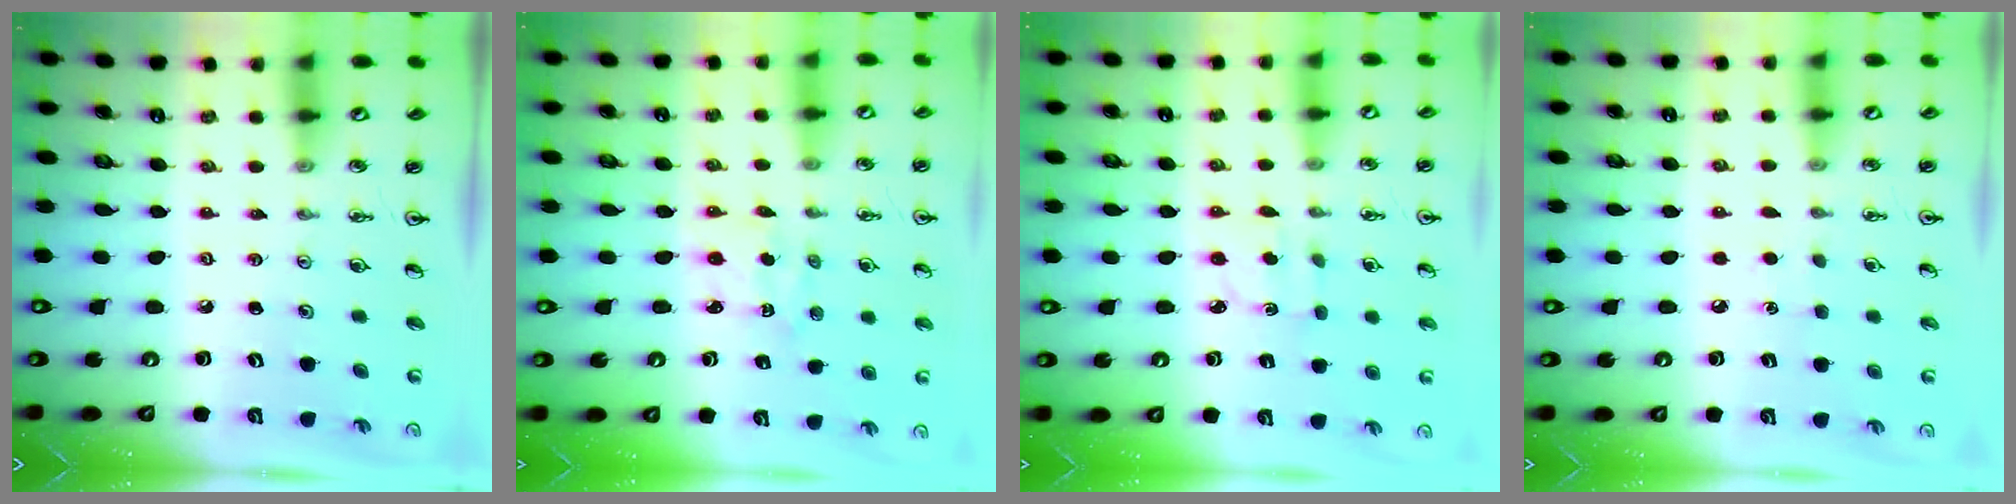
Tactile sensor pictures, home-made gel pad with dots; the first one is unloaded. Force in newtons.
{"total": 2.1, "press": 2.0, "slide": 0.6}
{"total": 2.6, "press": 2.5, "slide": 0.7}
{"total": 3.7, "press": 3.6, "slide": 0.4}